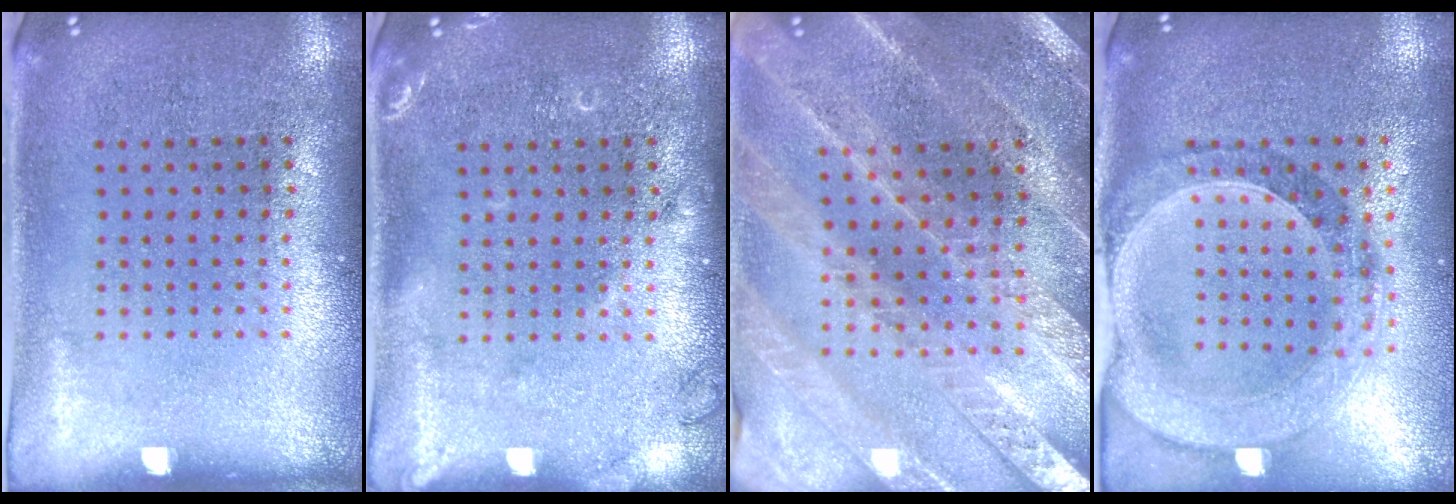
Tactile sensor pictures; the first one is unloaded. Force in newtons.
{"total": 1.5, "press": 1.5, "slide": 0.3}
{"total": 2.5, "press": 2.5, "slide": 0.2}
{"total": 1.4, "press": 1.3, "slide": 0.4}